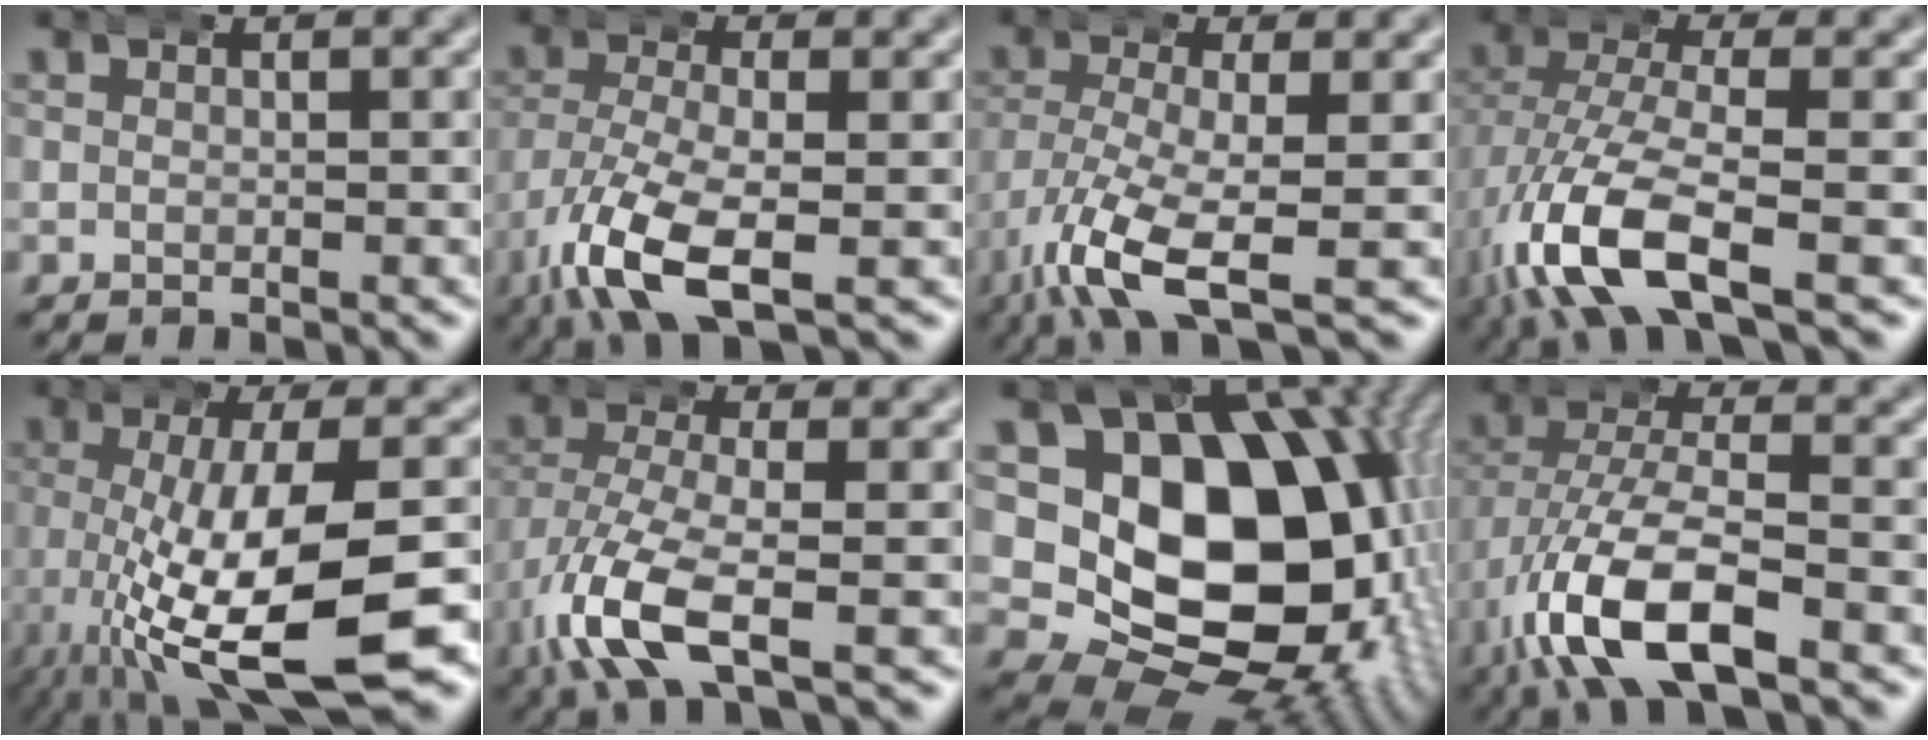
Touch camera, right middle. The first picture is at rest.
{"total": 7.1, "force": [-3.0, 3.0, 5.7], "torque": [-0.128, -0.027, -0.039]}
{"total": 6.8, "force": [-3.3, 2.4, 5.4], "torque": [-0.117, -0.033, -0.043]}
{"total": 7.6, "force": [-2.2, 3.1, 6.6], "torque": [-0.154, -0.028, -0.027]}
{"total": 10.8, "force": [-4.2, 3.2, 9.4], "torque": [-0.166, -0.032, -0.045]}
{"total": 6.4, "force": [-2.1, 2.8, 5.4], "torque": [-0.129, -0.026, -0.029]}
{"total": 26.3, "force": [-1.3, 19.5, 17.6], "torque": [-0.328, -0.082, -0.003]}
{"total": 8.2, "force": [-2.6, 3.7, 6.8], "torque": [-0.142, -0.022, -0.033]}